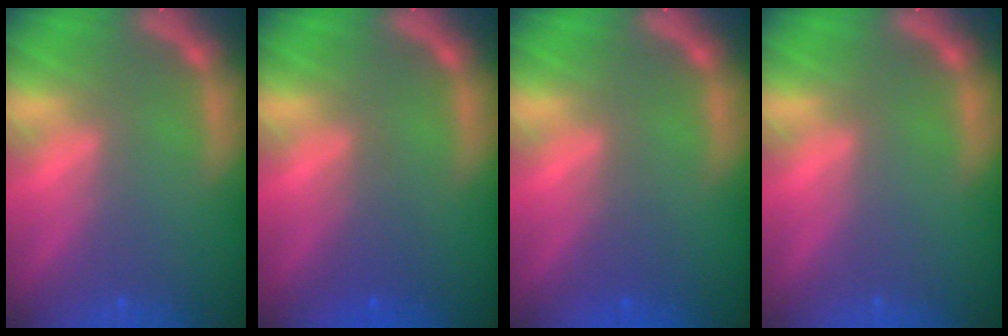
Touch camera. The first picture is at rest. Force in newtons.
{"total": 2.0}
{"total": 1.5}
{"total": 0.0}